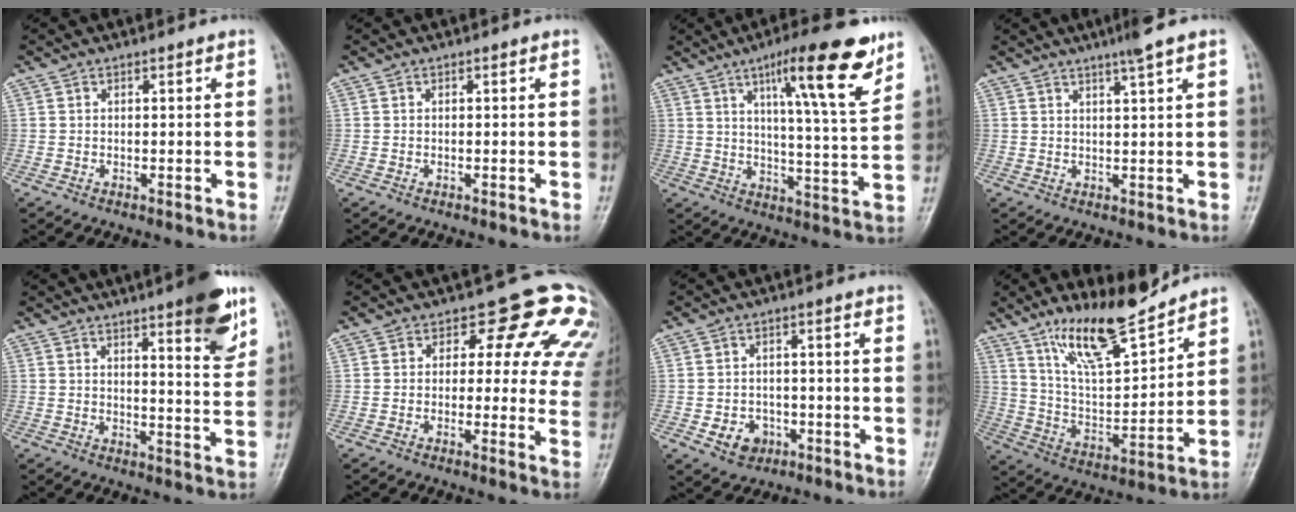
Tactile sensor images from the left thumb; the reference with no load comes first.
{"total": 0.0}
{"total": 16.0, "force": [9.3, 2.6, 12.8], "torque": [-0.176, -0.046, 0.141]}
{"total": 4.3, "force": [2.9, -0.4, 3.2], "torque": [-0.053, -0.009, 0.048]}
{"total": 10.3, "force": [6.1, 1.9, 8.1], "torque": [-0.090, -0.034, 0.077]}
{"total": 13.0, "force": [6.4, 7.4, 8.5], "torque": [-0.044, -0.020, 0.047]}
{"total": 5.4, "force": [-2.1, 4.5, 2.2], "torque": [-0.015, 0.014, -0.028]}
{"total": 14.4, "force": [11.5, 3.1, 8.2], "torque": [-0.124, -0.074, 0.216]}